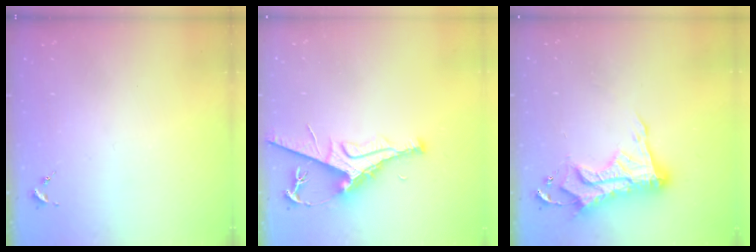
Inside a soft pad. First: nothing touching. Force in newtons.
{"total": 9.8, "press": 9.7, "slide": 1.3}
{"total": 16.4, "press": 16.4, "slide": 1.3}